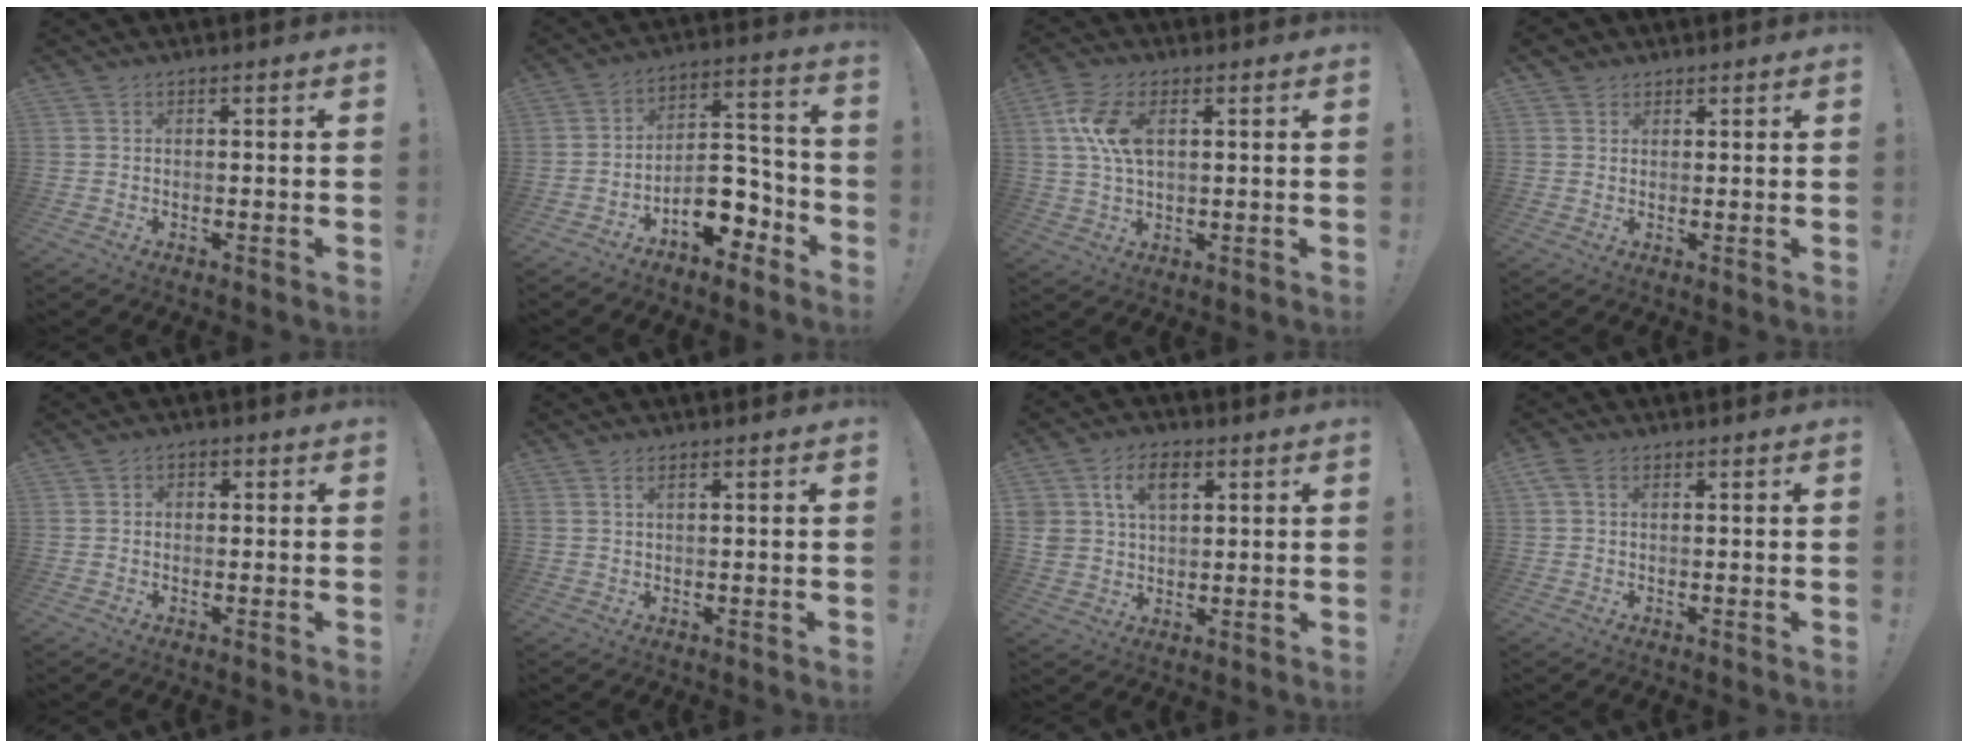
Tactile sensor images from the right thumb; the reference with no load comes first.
{"total": 13.7, "force": [-7.5, 8.0, 8.2], "torque": [-0.094, 0.049, -0.118]}
{"total": 10.1, "force": [2.7, 5.5, 8.0], "torque": [-0.163, -0.003, 0.046]}
{"total": 2.4, "force": [1.6, 1.8, 0.3], "torque": [-0.003, -0.003, 0.029]}
{"total": 1.7, "force": [-0.5, 1.4, 0.7], "torque": [-0.003, 0.005, -0.011]}
{"total": 1.6, "force": [0.9, 0.6, 1.1], "torque": [-0.015, -0.001, 0.015]}
{"total": 9.5, "force": [4.4, 6.6, 5.3], "torque": [-0.087, -0.004, 0.085]}
{"total": 2.5, "force": [0.9, 1.6, 1.7], "torque": [-0.035, 0.004, 0.018]}